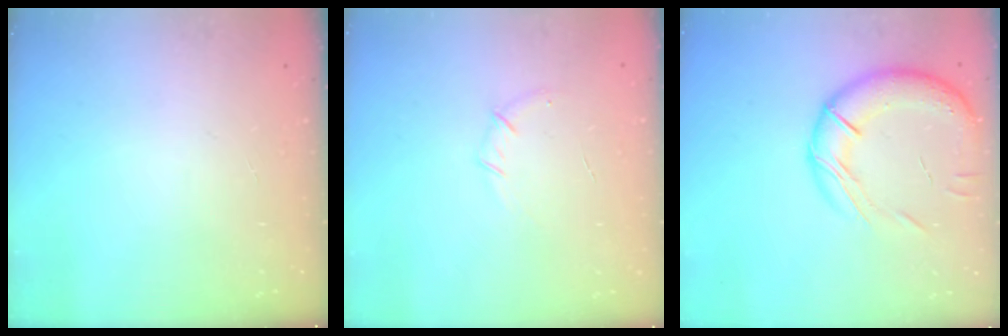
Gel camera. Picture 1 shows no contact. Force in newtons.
{"total": 4.8, "press": 4.6, "slide": 1.3}
{"total": 18.2, "press": 17.9, "slide": 3.6}